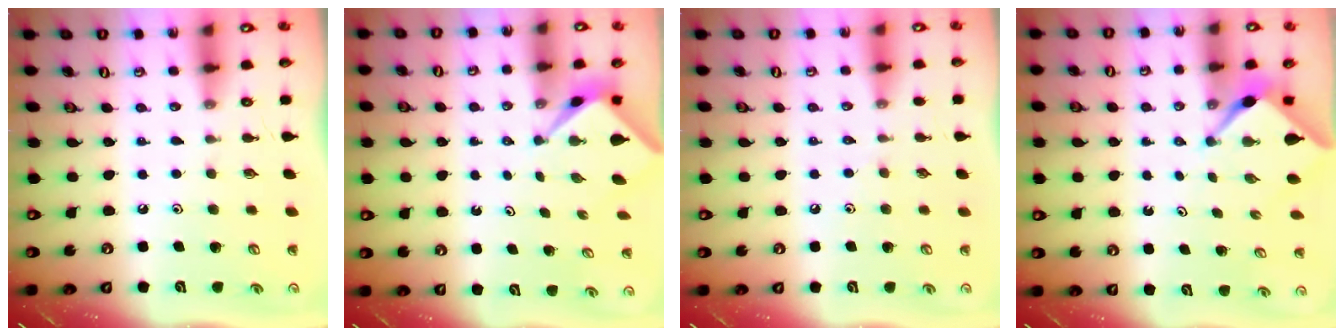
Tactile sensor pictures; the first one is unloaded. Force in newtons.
{"total": 1.7, "press": 1.7, "slide": 0.2}
{"total": 2.4, "press": 2.4, "slide": 0.5}
{"total": 2.2, "press": 2.2, "slide": 0.3}